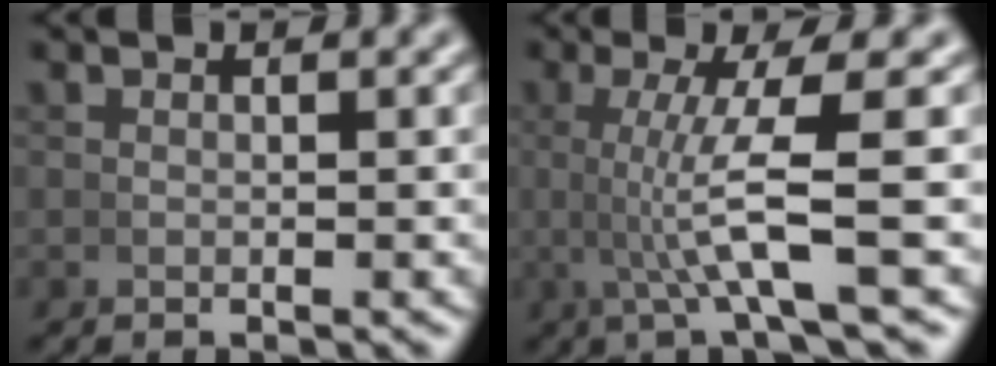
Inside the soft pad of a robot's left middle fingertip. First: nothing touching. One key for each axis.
{"total": 5.0, "fx": 0.0, "fy": -0.5, "fz": 4.9, "tx": -0.091, "ty": -0.006, "tz": 0.004}